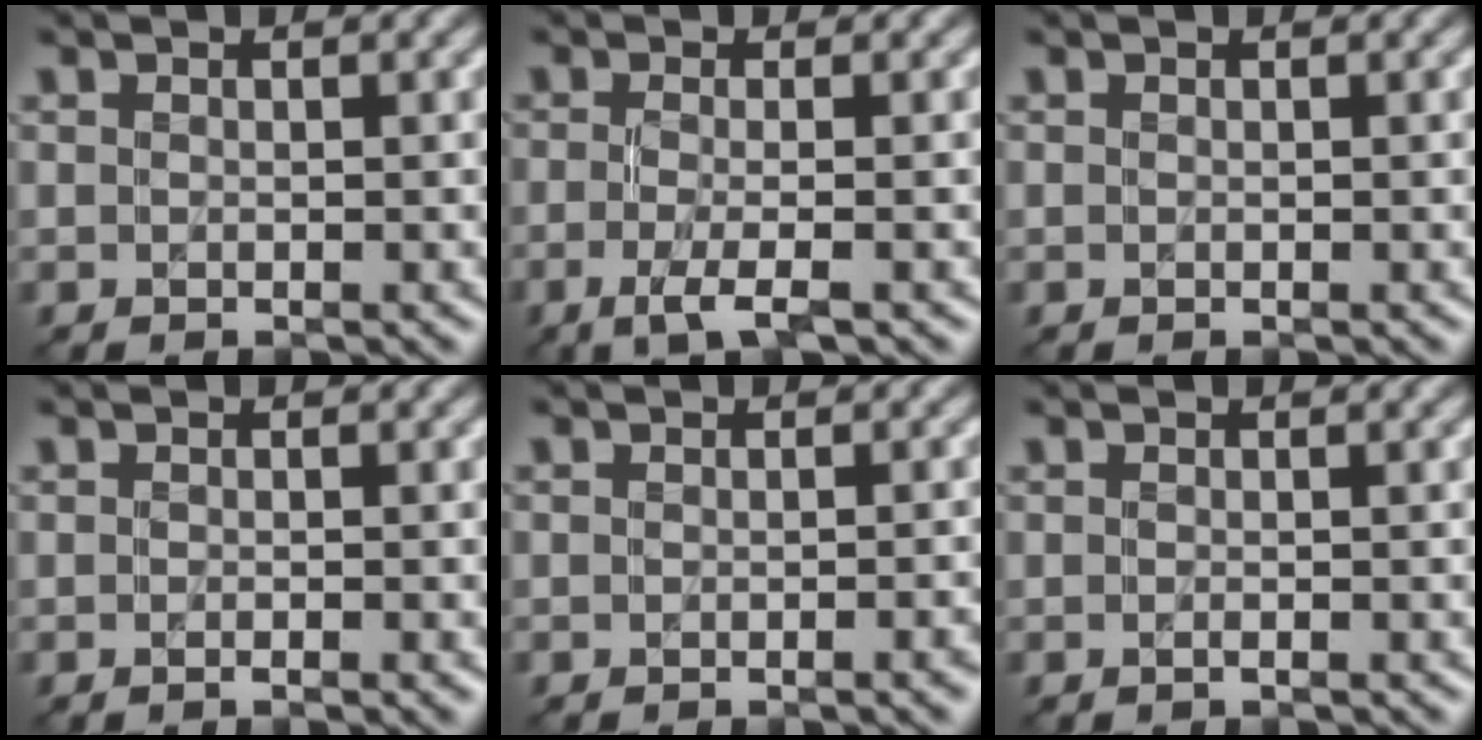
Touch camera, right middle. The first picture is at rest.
{"total": 3.4, "force": [-1.3, 0.9, 3.0], "torque": [-0.056, -0.010, -0.031]}
{"total": 0.0}
{"total": 1.2, "force": [-0.3, 0.3, 1.1], "torque": [-0.010, -0.003, -0.007]}
{"total": 1.1, "force": [-0.5, 0.2, 1.0], "torque": [-0.010, 0.000, -0.007]}
{"total": 0.7, "force": [-0.2, 0.3, 0.6], "torque": [-0.008, -0.003, -0.005]}